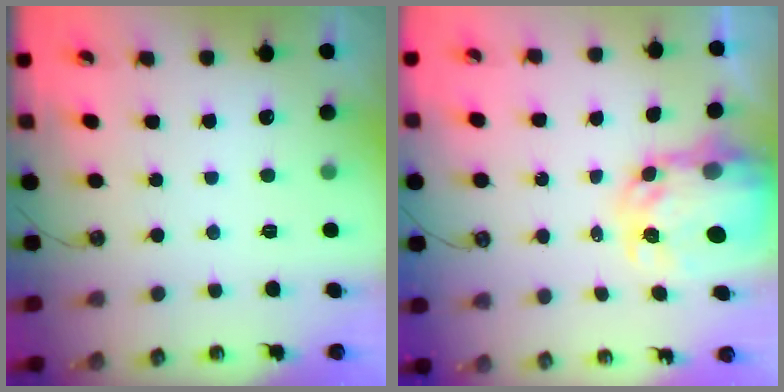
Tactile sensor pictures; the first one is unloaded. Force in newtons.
{"total": 7.4, "press": 7.4, "slide": 0.7}